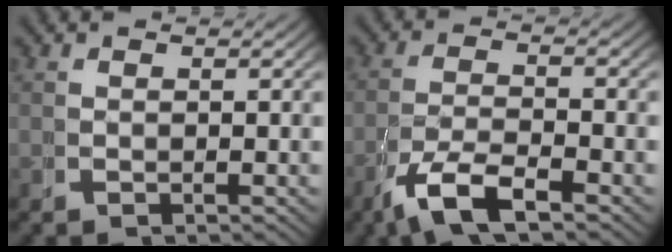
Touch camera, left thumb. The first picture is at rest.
{"total": 5.5, "force": [-2.4, 2.5, 4.2], "torque": [-0.090, -0.014, -0.039]}